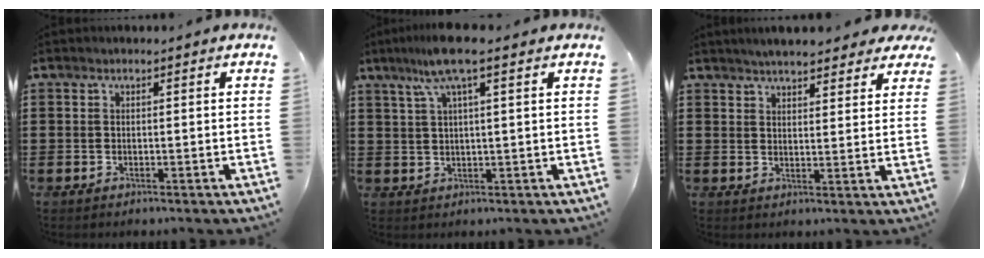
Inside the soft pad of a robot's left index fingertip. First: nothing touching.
{"total": 7.2, "force": [3.7, 0.5, 6.2], "torque": [-0.127, 0.007, 0.063]}
{"total": 4.4, "force": [4.2, 0.6, 1.2], "torque": [-0.037, -0.007, 0.078]}